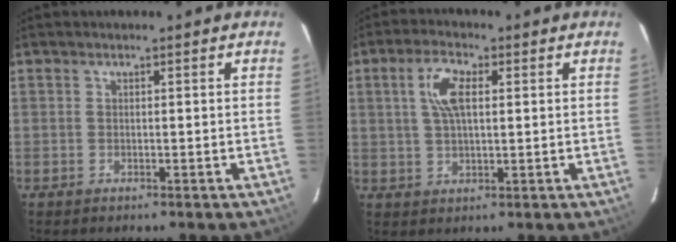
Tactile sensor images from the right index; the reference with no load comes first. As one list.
[{"total": 6.3, "force": [1.7, 2.7, 5.4], "torque": [-0.103, 0.010, 0.033]}]